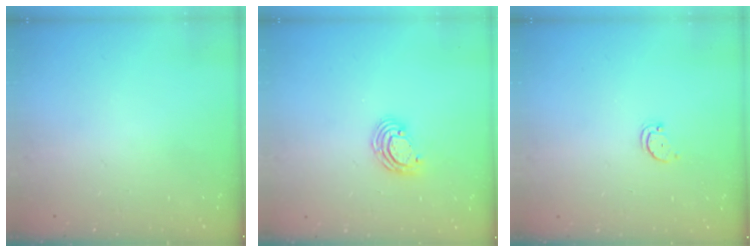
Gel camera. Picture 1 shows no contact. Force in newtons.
{"total": 6.5, "press": 6.5, "slide": 0.6}
{"total": 2.5, "press": 2.4, "slide": 0.4}